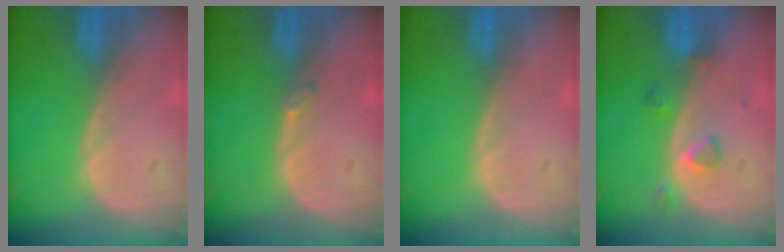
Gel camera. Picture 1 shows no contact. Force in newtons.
{"total": 0.6, "press": 0.6, "slide": 0.1}
{"total": 0.0}
{"total": 3.0, "press": 2.8, "slide": 0.9}